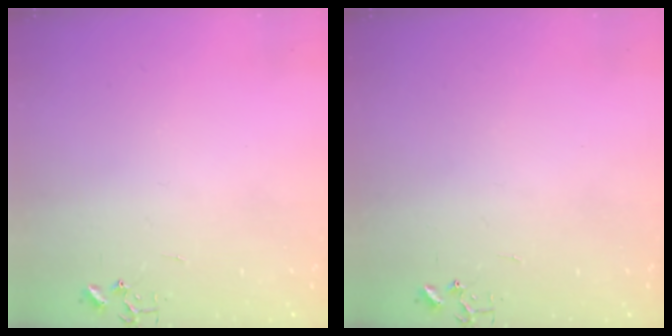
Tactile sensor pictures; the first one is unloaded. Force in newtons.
{"total": 0.0}